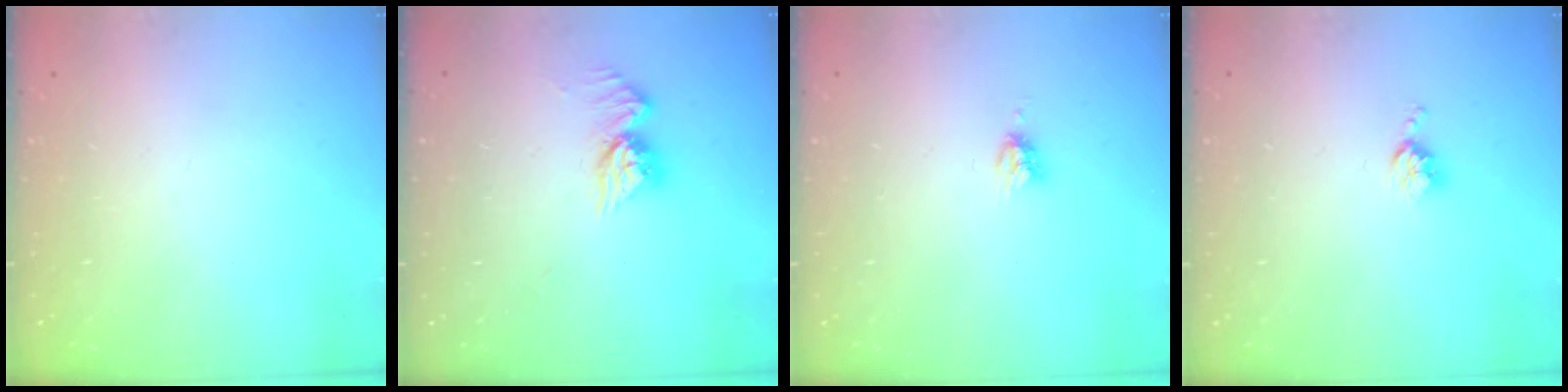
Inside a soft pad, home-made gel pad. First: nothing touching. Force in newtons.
{"total": 9.7, "press": 9.7, "slide": 0.9}
{"total": 4.2, "press": 4.2, "slide": 0.1}
{"total": 3.5, "press": 3.5, "slide": 0.4}